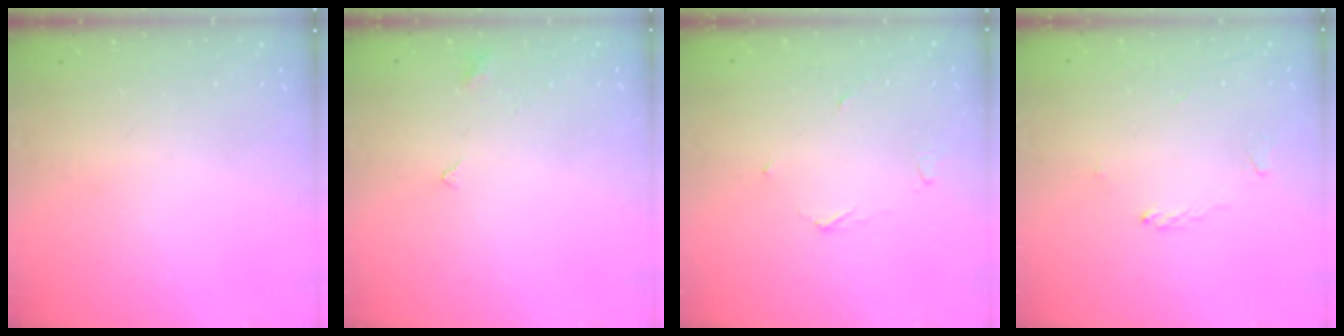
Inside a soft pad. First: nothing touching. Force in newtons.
{"total": 2.8, "press": 2.8, "slide": 0.5}
{"total": 2.8, "press": 2.8, "slide": 0.2}
{"total": 1.9, "press": 1.9, "slide": 0.2}